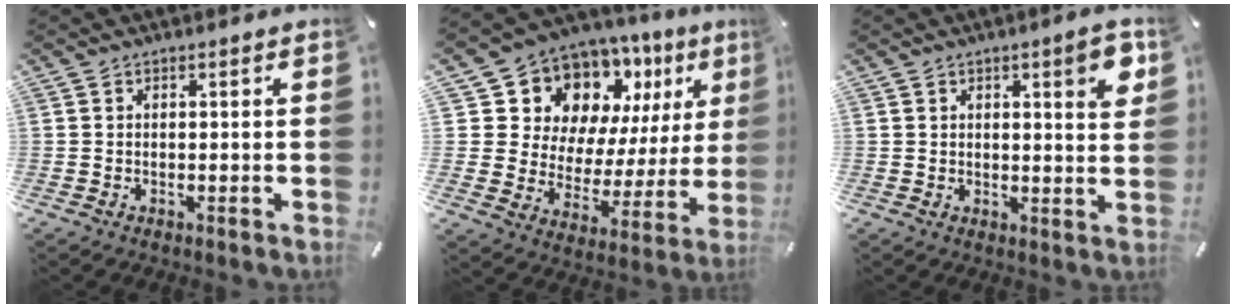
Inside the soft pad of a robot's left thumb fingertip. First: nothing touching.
{"total": 12.5, "force": [9.1, 8.1, 3.0], "torque": [-0.052, -0.097, 0.161]}
{"total": 6.1, "force": [2.7, 2.1, 5.1], "torque": [-0.068, -0.005, 0.040]}